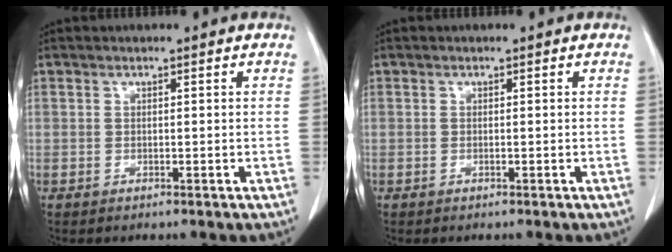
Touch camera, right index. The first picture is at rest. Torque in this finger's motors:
{"motor_torque": [0.05, -0.03, -0.02, -0.01]}